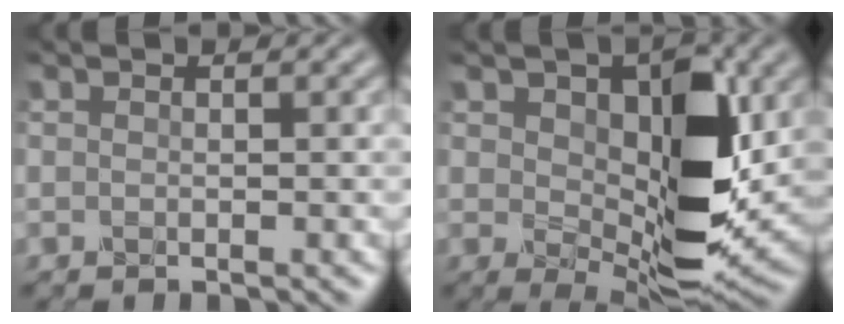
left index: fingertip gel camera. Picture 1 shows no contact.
{"total": 10.0, "force": [1.3, 5.3, 8.4], "torque": [-0.136, -0.014, 0.027]}